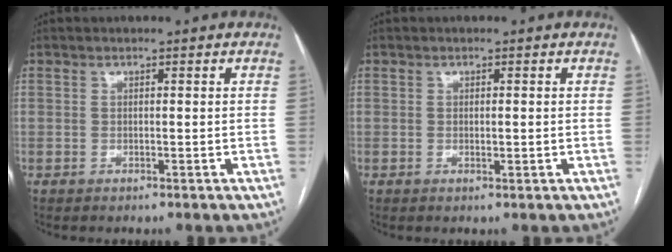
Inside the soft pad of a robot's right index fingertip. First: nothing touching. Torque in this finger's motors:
{"motor_torque": [-0.12, -0.13, -0.05, 0.00]}